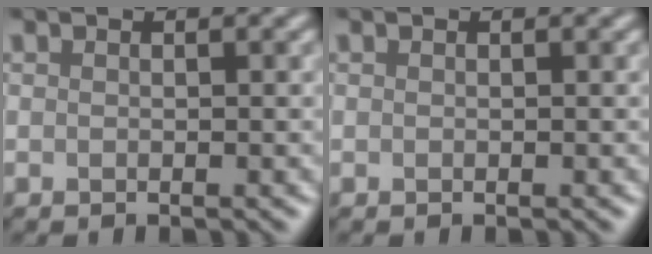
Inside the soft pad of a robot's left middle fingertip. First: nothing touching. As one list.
[{"total": 0.0}]